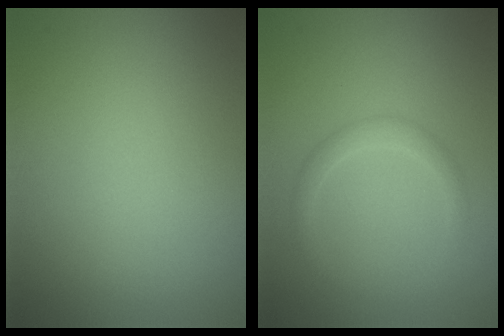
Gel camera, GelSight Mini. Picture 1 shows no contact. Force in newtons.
{"total": 1.6, "press": 1.6, "slide": 0.1}